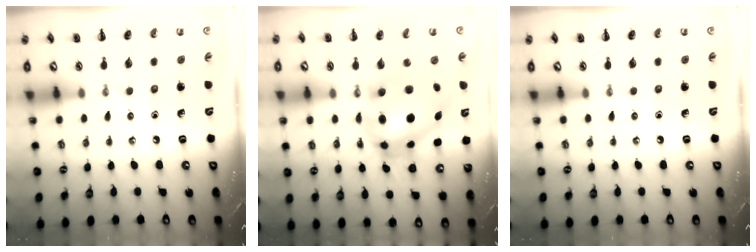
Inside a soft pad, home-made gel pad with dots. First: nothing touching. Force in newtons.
{"total": 11.3, "press": 11.0, "slide": 2.8}
{"total": 0.0}